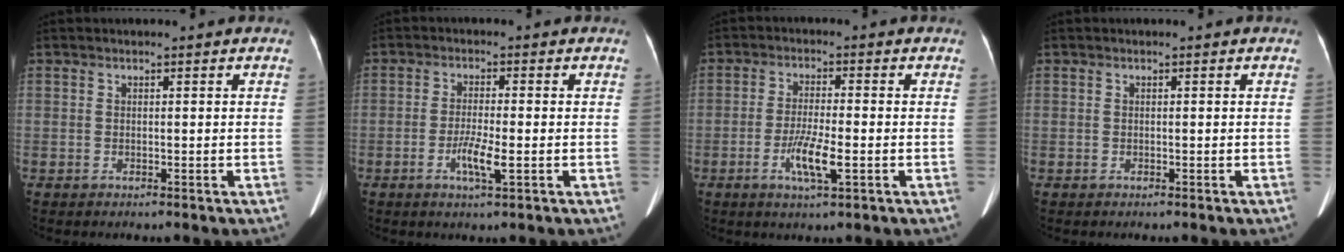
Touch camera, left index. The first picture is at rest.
{"total": 4.1, "force": [-1.3, 0.4, 3.8], "torque": [-0.076, -0.005, -0.023]}
{"total": 5.6, "force": [-2.0, 0.6, 5.2], "torque": [-0.105, -0.008, -0.034]}
{"total": 0.0}